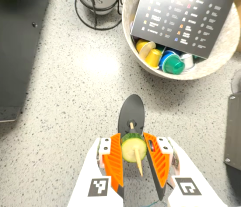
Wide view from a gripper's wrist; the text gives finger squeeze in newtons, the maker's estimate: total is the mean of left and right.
{"total": 10.9, "left": 10.6, "right": 11.2}